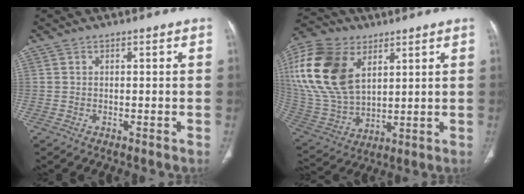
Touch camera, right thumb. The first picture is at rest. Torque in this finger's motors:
{"motor_torque": [0.31, 1.37, 1.85, -0.11, 0.56]}